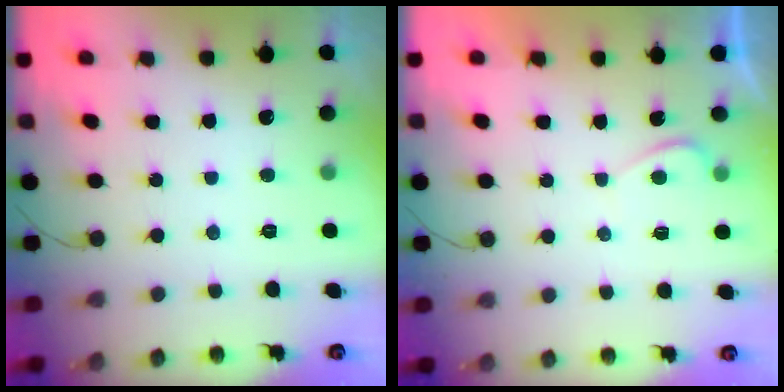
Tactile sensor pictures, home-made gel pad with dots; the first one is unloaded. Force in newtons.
{"total": 0.7, "press": 0.6, "slide": 0.4}